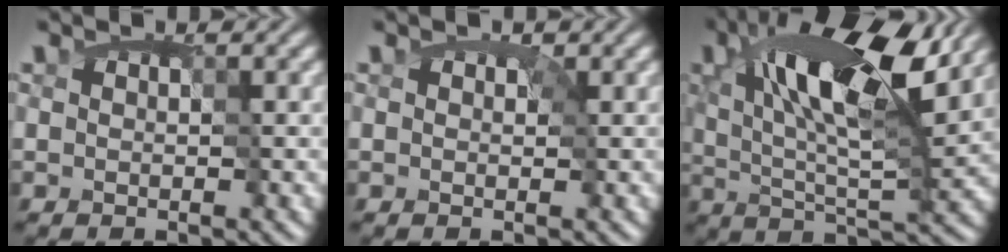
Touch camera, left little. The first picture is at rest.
{"total": 0.9, "force": [0.4, 0.7, 0.5], "torque": [-0.014, 0.004, 0.002]}
{"total": 11.3, "force": [4.4, 3.8, 9.7], "torque": [-0.155, 0.007, 0.068]}